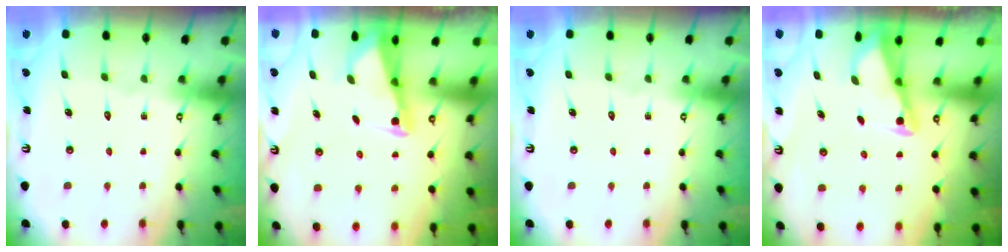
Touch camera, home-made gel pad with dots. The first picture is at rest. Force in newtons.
{"total": 2.3, "press": 2.3, "slide": 0.2}
{"total": 0.0}
{"total": 2.8, "press": 2.8, "slide": 0.3}